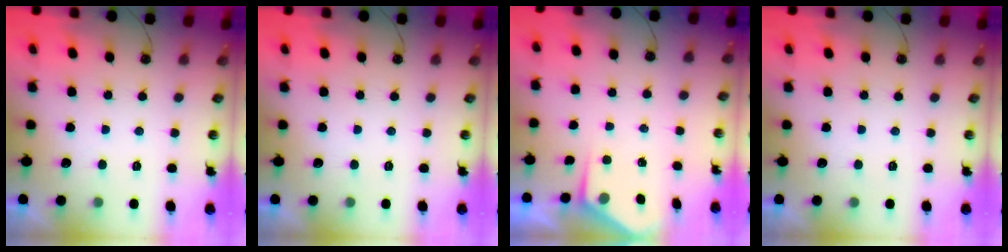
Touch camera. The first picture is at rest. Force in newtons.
{"total": 0.0}
{"total": 2.8, "press": 2.8, "slide": 0.4}
{"total": 0.0}